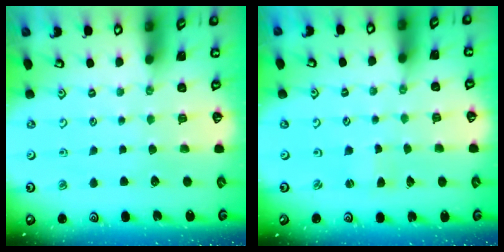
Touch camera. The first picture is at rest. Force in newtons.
{"total": 1.7, "press": 1.7, "slide": 0.2}